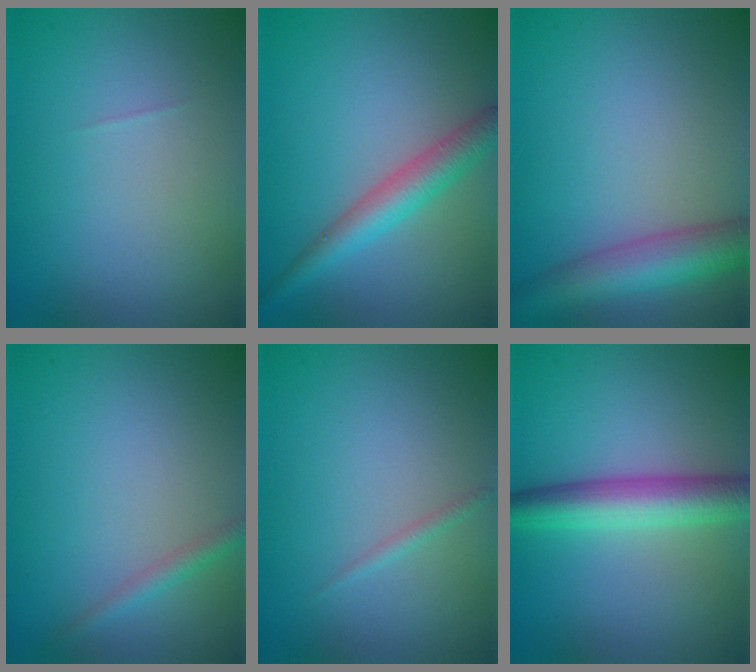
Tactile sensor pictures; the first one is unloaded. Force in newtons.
{"total": 3.5, "press": 3.5, "slide": 0.1}
{"total": 5.6, "press": 5.6, "slide": 0.1}
{"total": 1.3, "press": 1.3, "slide": 0.1}
{"total": 0.7, "press": 0.7, "slide": 0.0}
{"total": 5.0, "press": 5.0, "slide": 0.1}